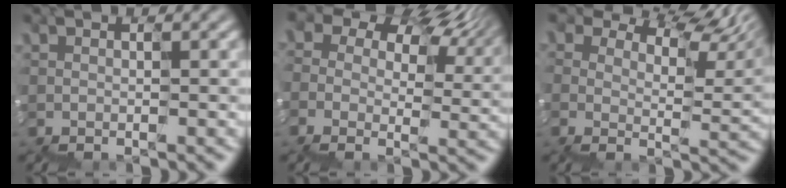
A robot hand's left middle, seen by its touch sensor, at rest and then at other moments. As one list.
[{"total": 13.1, "force": [6.0, 8.7, 7.9], "torque": [-0.165, 0.020, 0.112]}, {"total": 9.3, "force": [6.2, 4.8, 5.1], "torque": [-0.086, 0.007, 0.109]}]